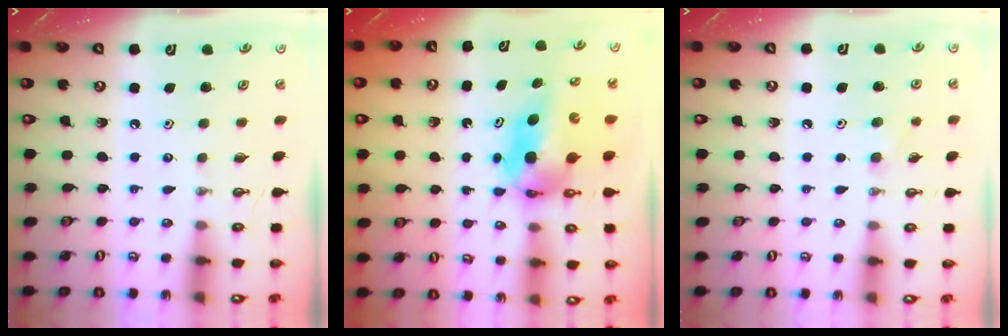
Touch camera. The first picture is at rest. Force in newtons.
{"total": 6.0, "press": 6.0, "slide": 0.4}
{"total": 5.1, "press": 4.6, "slide": 2.2}